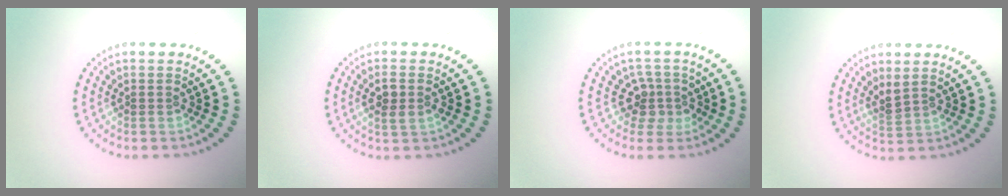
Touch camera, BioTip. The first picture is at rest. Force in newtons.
{"total": 1.9, "press": 1.9, "slide": 0.5}
{"total": 2.6, "press": 2.0, "slide": 1.7}
{"total": 1.5, "press": 1.2, "slide": 0.9}